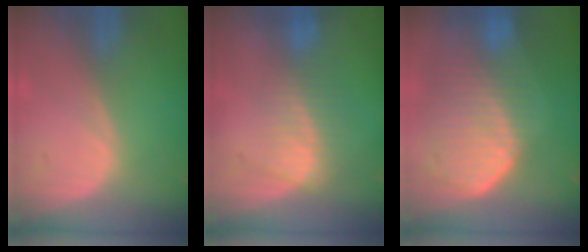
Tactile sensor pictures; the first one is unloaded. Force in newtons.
{"total": 7.4, "press": 6.2, "slide": 3.9}
{"total": 10.7, "press": 9.4, "slide": 5.1}